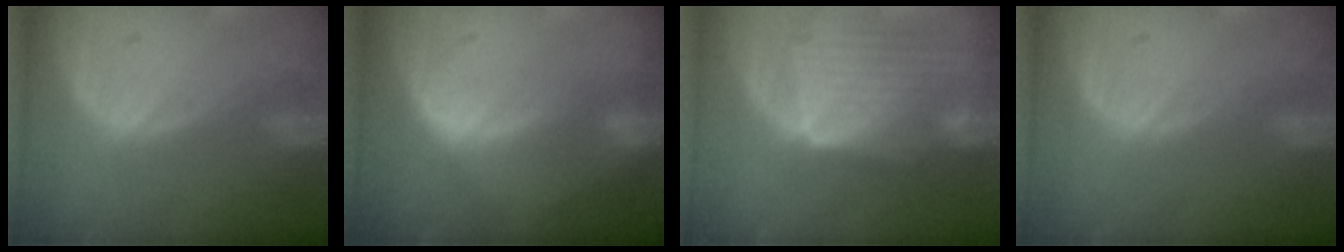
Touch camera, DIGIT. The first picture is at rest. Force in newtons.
{"total": 2.0, "press": 2.0, "slide": 0.1}
{"total": 9.8, "press": 8.8, "slide": 4.3}
{"total": 0.0}